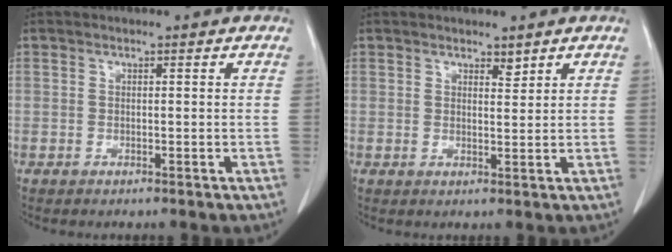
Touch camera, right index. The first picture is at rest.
{"total": 1.8, "force": [1.4, 0.8, 0.8], "torque": [-0.017, -0.003, 0.026]}